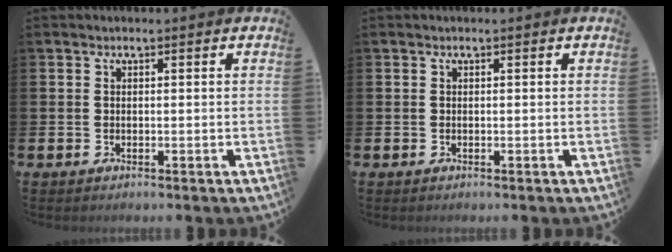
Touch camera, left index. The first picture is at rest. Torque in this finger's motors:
{"motor_torque": [-0.02, 0.02, -0.02, 0.01]}